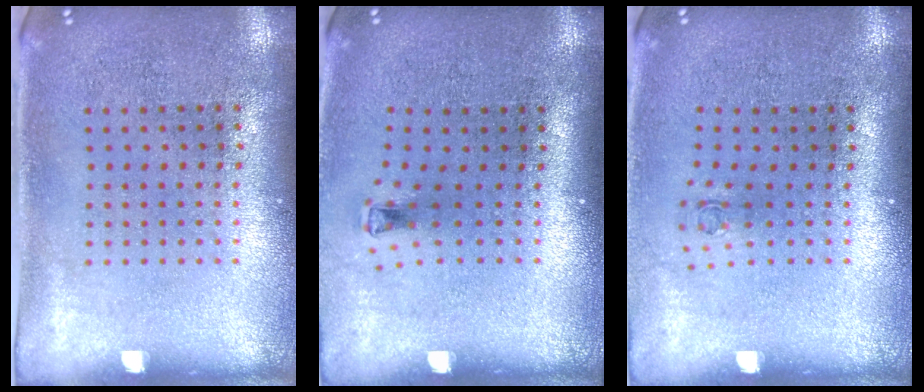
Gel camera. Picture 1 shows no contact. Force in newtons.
{"total": 0.7, "press": 0.3, "slide": 0.7}
{"total": 0.7, "press": 0.3, "slide": 0.7}